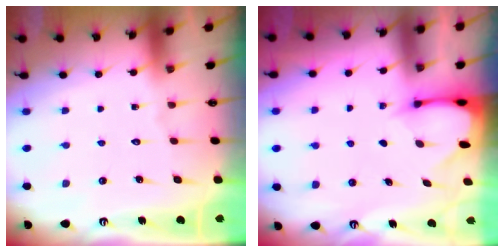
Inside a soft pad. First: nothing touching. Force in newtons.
{"total": 2.5, "press": 2.5, "slide": 0.3}